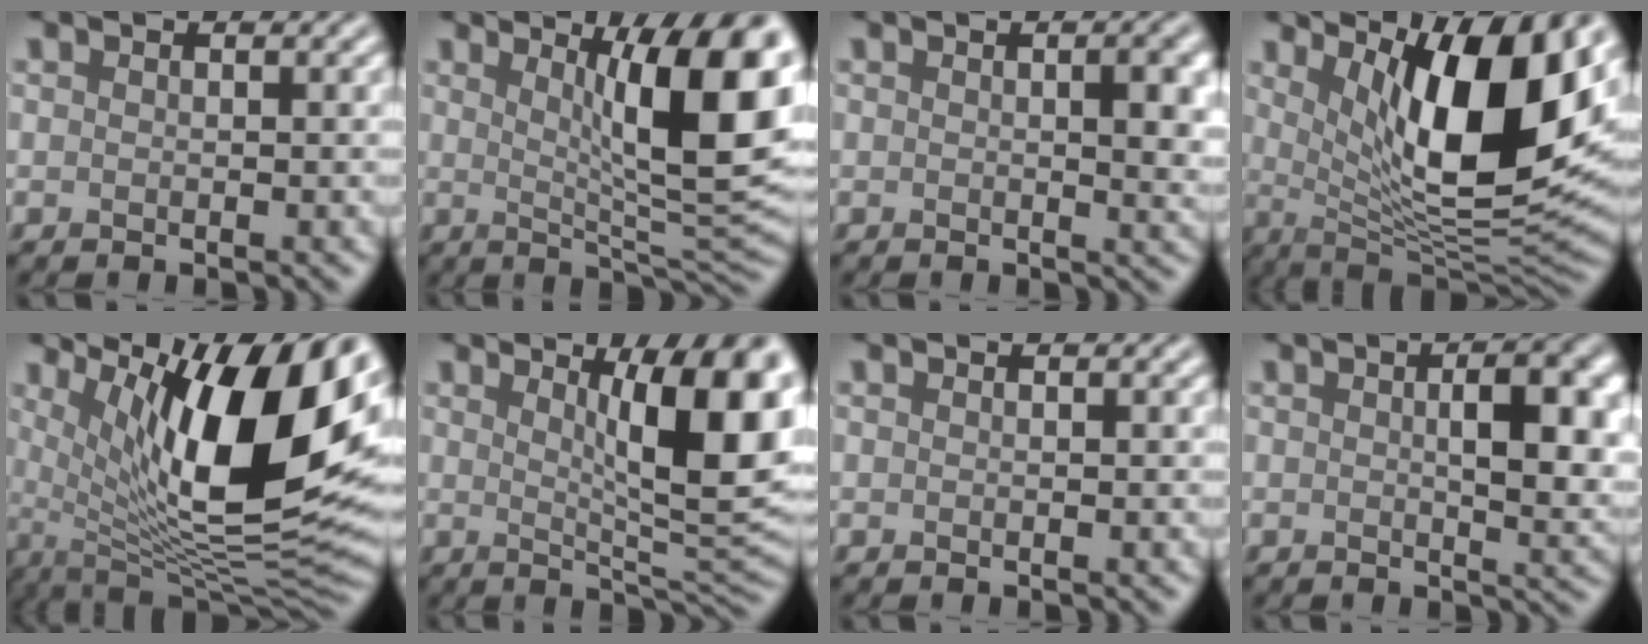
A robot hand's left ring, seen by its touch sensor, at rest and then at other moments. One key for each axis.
{"total": 11.7, "fx": 3.0, "fy": 2.7, "fz": 11.0, "tx": -0.122, "ty": -0.005, "tz": 0.045}
{"total": 3.4, "fx": 0.5, "fy": 0.9, "fz": 3.3, "tx": -0.040, "ty": 0.001, "tz": 0.007}
{"total": 12.6, "fx": 3.9, "fy": 4.1, "fz": 11.3, "tx": -0.160, "ty": -0.012, "tz": 0.067}
{"total": 14.5, "fx": 5.1, "fy": 4.8, "fz": 12.7, "tx": -0.186, "ty": -0.007, "tz": 0.086}
{"total": 10.4, "fx": 2.7, "fy": 2.6, "fz": 9.7, "tx": -0.103, "ty": 0.001, "tz": 0.039}
{"total": 0.0}
{"total": 6.1, "fx": 0.9, "fy": 2.1, "fz": 5.7, "tx": -0.073, "ty": 0.003, "tz": 0.016}